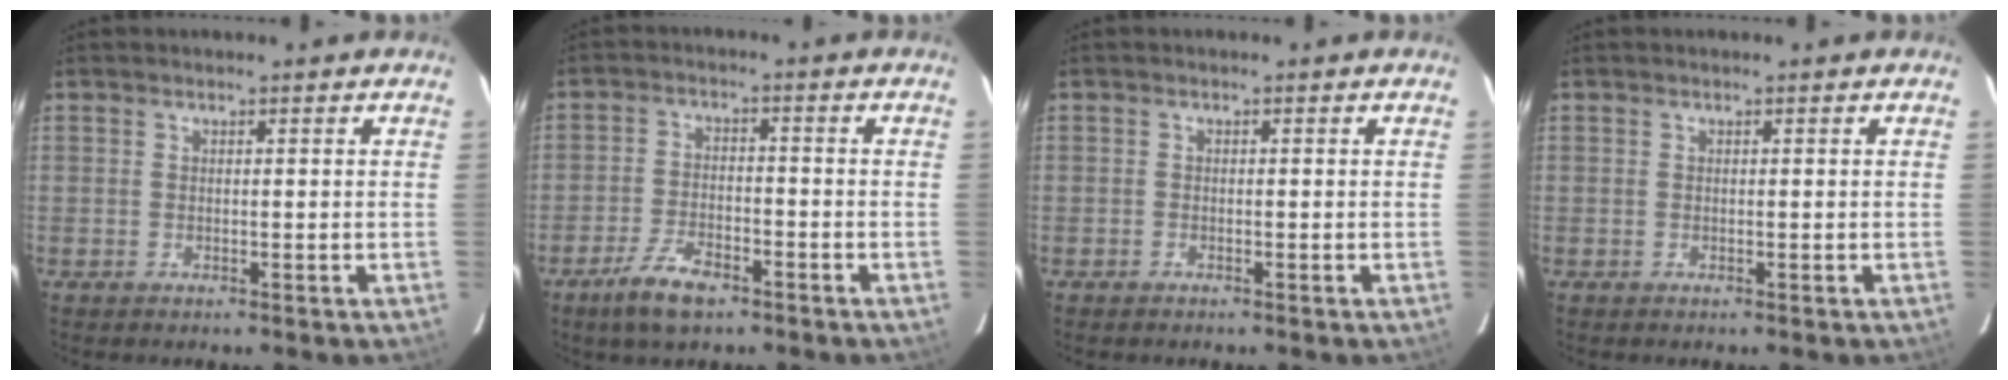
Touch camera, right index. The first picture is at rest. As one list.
[{"total": 7.8, "force": [-5.3, 3.1, 4.8], "torque": [-0.117, -0.006, -0.097]}, {"total": 0.7, "force": [-0.6, 0.3, 0.1], "torque": [-0.004, 0.003, -0.012]}, {"total": 0.0}]